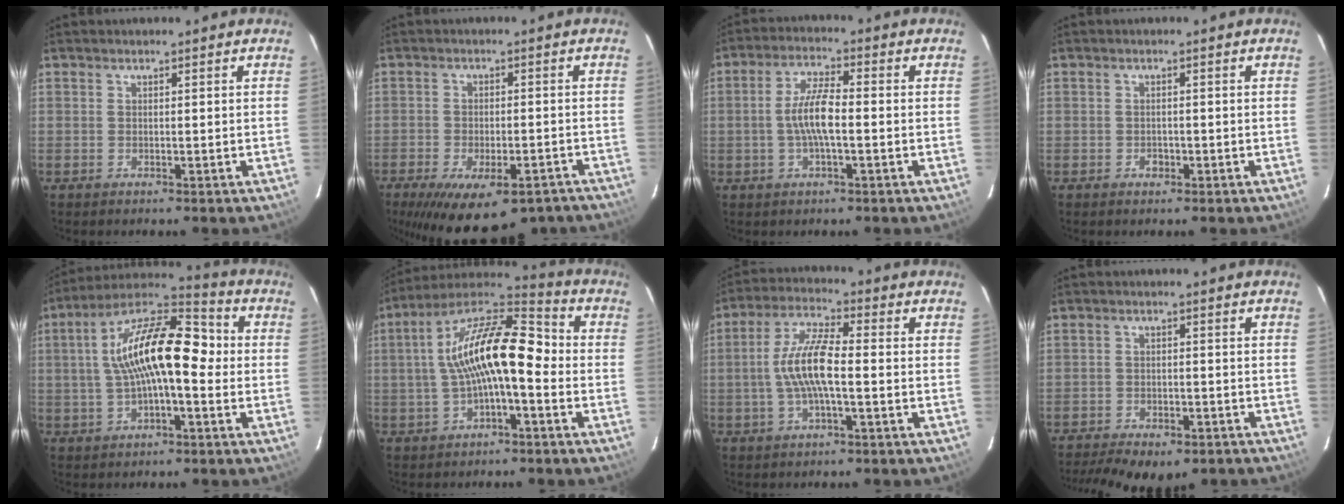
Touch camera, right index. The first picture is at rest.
{"total": 18.0, "force": [-12.8, 7.2, 10.4], "torque": [-0.200, -0.033, -0.173]}
{"total": 7.0, "force": [-1.0, 1.6, 6.8], "torque": [-0.135, 0.007, -0.021]}
{"total": 1.3, "force": [-0.6, 1.0, 0.6], "torque": [-0.010, 0.003, -0.006]}
{"total": 16.6, "force": [0.2, 6.3, 15.4], "torque": [-0.273, 0.028, -0.011]}
{"total": 15.4, "force": [-1.3, 5.2, 14.4], "torque": [-0.262, 0.028, -0.032]}
{"total": 9.7, "force": [-1.4, 2.2, 9.3], "torque": [-0.193, 0.009, -0.029]}
{"total": 15.2, "force": [-11.7, 6.1, 7.5], "torque": [-0.170, -0.021, -0.160]}